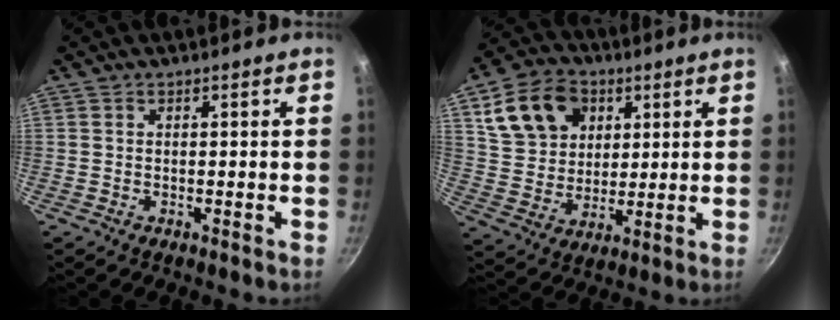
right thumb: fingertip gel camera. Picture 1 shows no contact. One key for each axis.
{"total": 15.2, "fx": 5.7, "fy": 11.6, "fz": 8.0, "tx": -0.122, "ty": -0.006, "tz": 0.106}